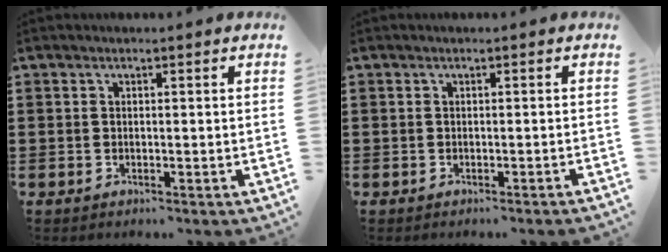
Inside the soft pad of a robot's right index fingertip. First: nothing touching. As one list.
[{"total": 0.6, "force": [-0.4, -0.1, 0.3], "torque": [-0.007, -0.003, -0.008]}]